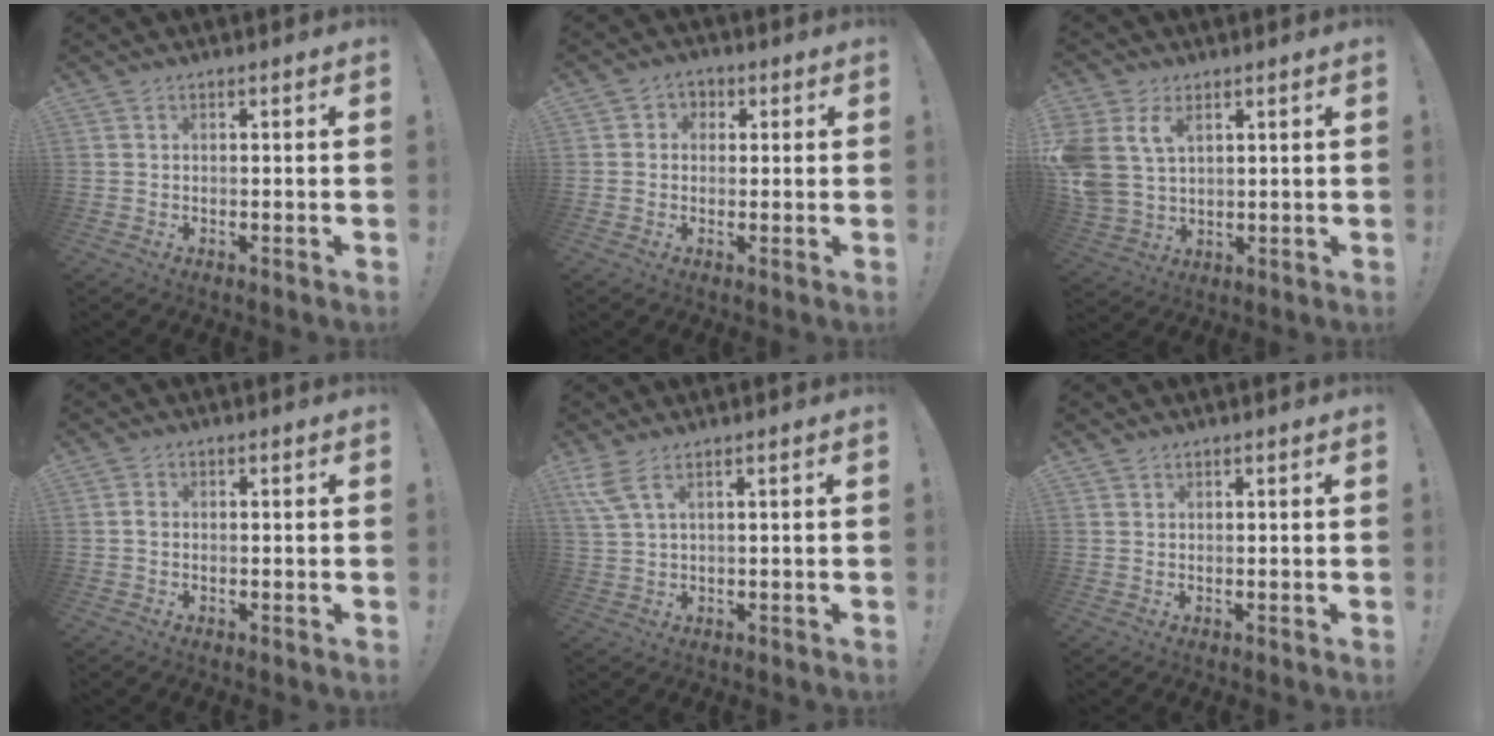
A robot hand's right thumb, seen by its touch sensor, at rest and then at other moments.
{"total": 3.4, "force": [-0.3, 3.2, 1.2], "torque": [-0.012, 0.006, -0.007]}
{"total": 9.6, "force": [4.3, 6.5, 5.6], "torque": [-0.127, -0.013, 0.086]}
{"total": 0.9, "force": [-0.1, 0.7, 0.5], "torque": [-0.009, 0.003, -0.002]}
{"total": 4.9, "force": [2.7, 0.9, 4.0], "torque": [-0.084, -0.005, 0.051]}
{"total": 0.6, "force": [0.5, 0.2, 0.0], "torque": [0.001, -0.001, 0.011]}